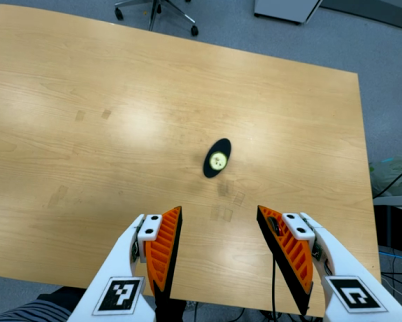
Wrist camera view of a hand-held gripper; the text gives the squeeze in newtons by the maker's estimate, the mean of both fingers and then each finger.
{"total": 0.0}